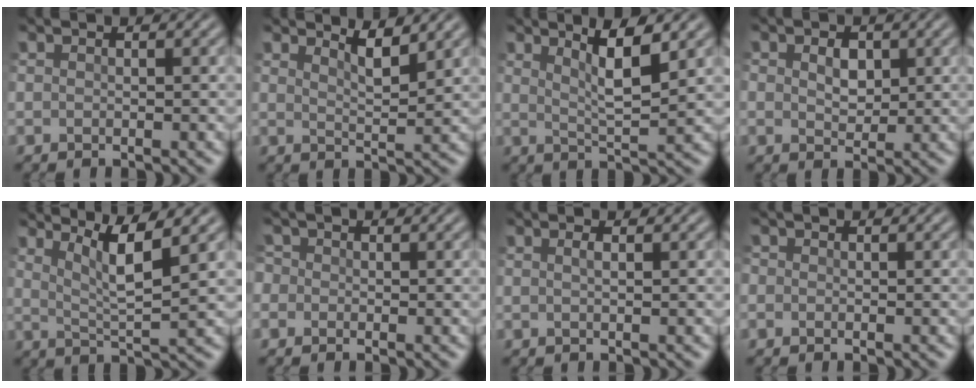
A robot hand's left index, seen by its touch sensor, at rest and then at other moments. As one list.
[{"total": 2.4, "force": [1.9, 0.5, 1.4], "torque": [-0.019, -0.006, 0.030]}, {"total": 4.1, "force": [2.0, 0.8, 3.5], "torque": [-0.056, -0.007, 0.034]}, {"total": 2.0, "force": [0.2, 1.5, 1.2], "torque": [-0.027, -0.005, 0.005]}, {"total": 4.5, "force": [2.4, 0.7, 3.8], "torque": [-0.063, -0.004, 0.045]}, {"total": 1.6, "force": [-0.2, 1.6, 0.4], "torque": [-0.011, 0.009, -0.014]}, {"total": 0.7, "force": [0.0, 0.2, 0.6], "torque": [-0.010, 0.003, -0.001]}, {"total": 0.6, "force": [-0.3, 0.5, -0.1], "torque": [0.003, -0.001, -0.008]}]